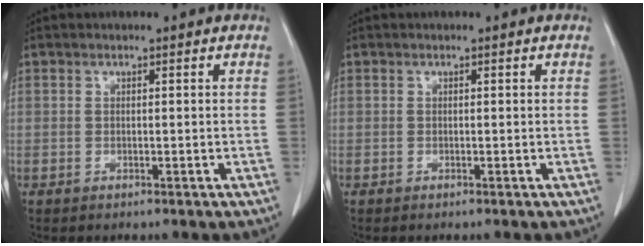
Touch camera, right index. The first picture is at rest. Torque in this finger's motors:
{"motor_torque": [-0.03, -0.01, 0.03, 0.01]}